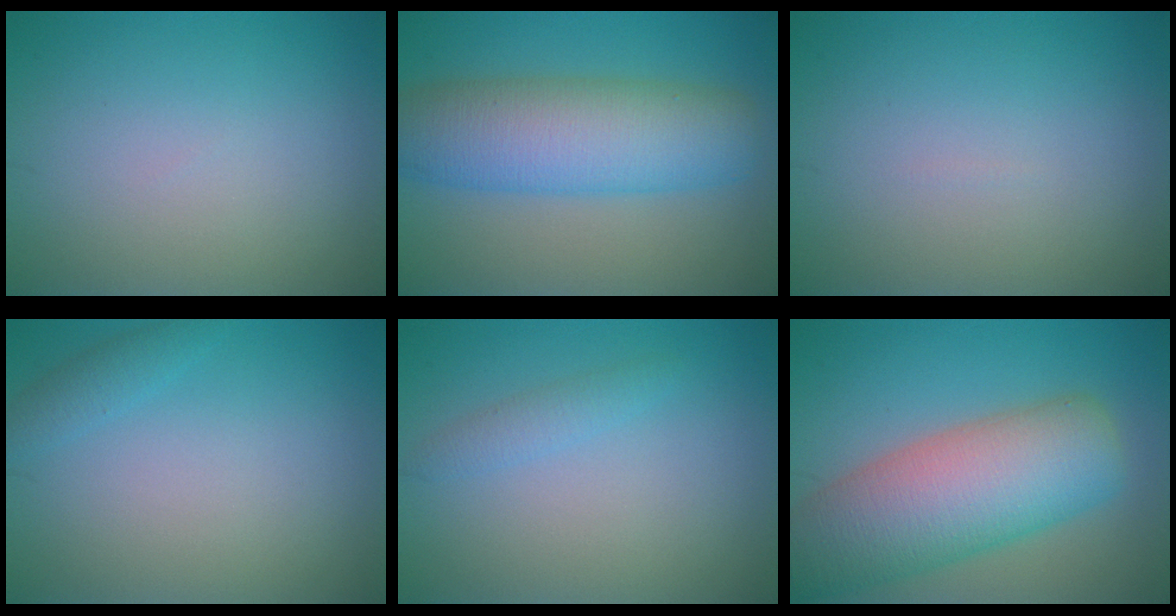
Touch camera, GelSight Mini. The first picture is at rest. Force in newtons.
{"total": 8.9, "press": 8.9, "slide": 0.1}
{"total": 0.0}
{"total": 1.3, "press": 1.3, "slide": 0.1}
{"total": 1.3, "press": 1.3, "slide": 0.1}
{"total": 10.6, "press": 10.6, "slide": 0.6}